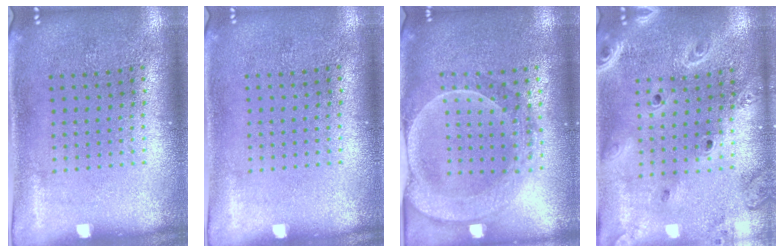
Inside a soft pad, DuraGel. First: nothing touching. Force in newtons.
{"total": 0.0}
{"total": 2.3, "press": 2.1, "slide": 0.9}
{"total": 2.4, "press": 2.1, "slide": 1.1}